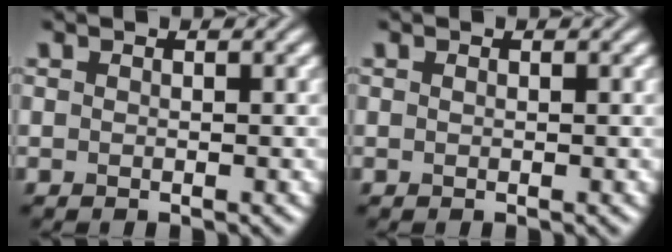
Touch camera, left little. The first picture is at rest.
{"total": 0.0}